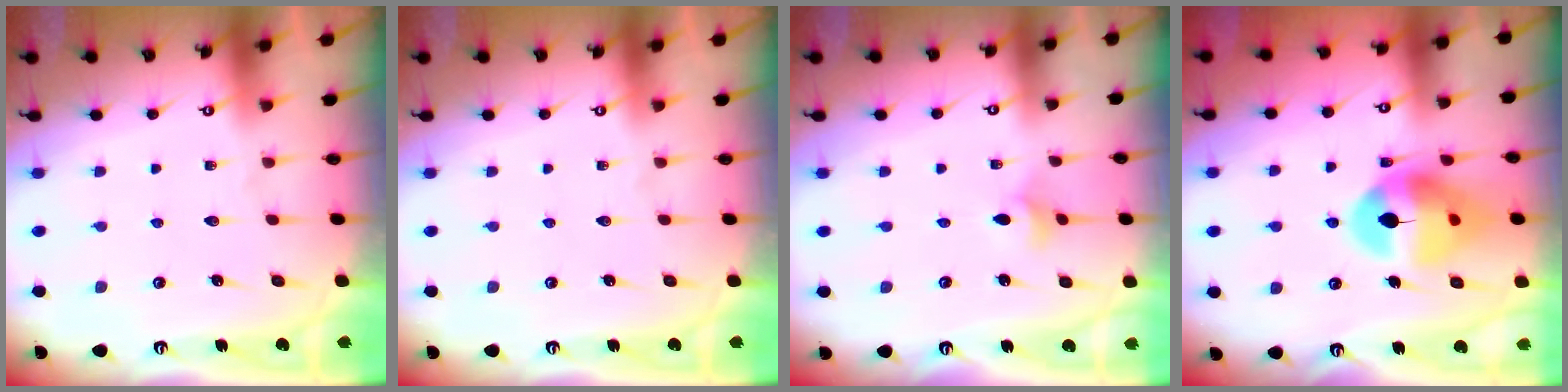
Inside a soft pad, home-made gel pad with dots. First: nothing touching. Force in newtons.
{"total": 0.0}
{"total": 3.0, "press": 2.9, "slide": 0.5}
{"total": 14.7, "press": 14.6, "slide": 1.6}